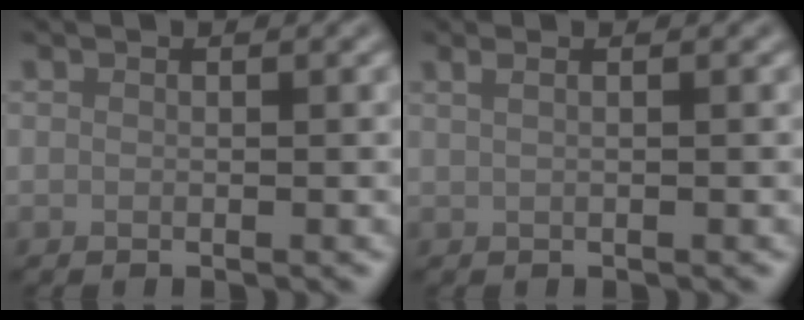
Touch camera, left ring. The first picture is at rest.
{"total": 2.1, "force": [1.1, 1.0, 1.5], "torque": [-0.013, 0.003, -0.001]}